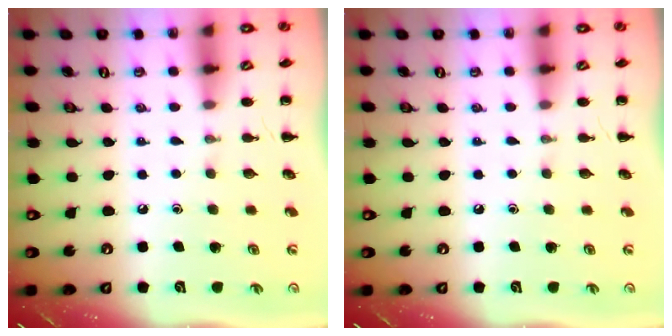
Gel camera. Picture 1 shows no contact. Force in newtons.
{"total": 0.0}